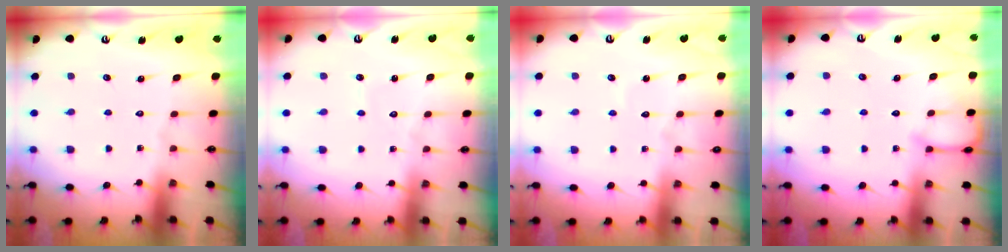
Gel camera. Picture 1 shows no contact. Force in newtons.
{"total": 2.6, "press": 2.6, "slide": 0.3}
{"total": 3.3, "press": 3.3, "slide": 0.2}
{"total": 4.8, "press": 4.8, "slide": 0.5}